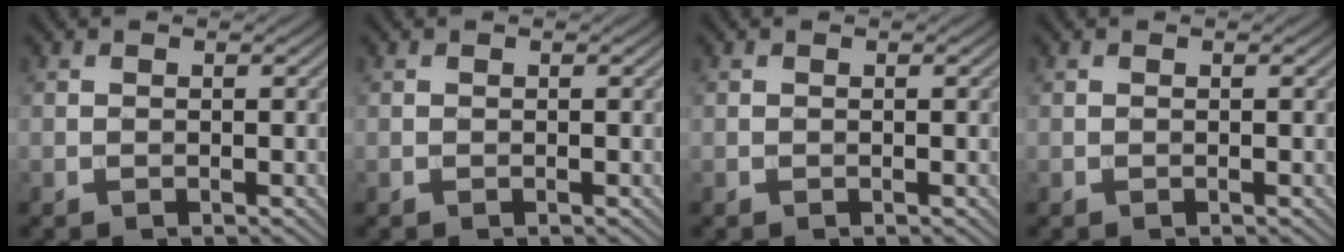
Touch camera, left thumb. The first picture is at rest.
{"total": 0.0}
{"total": 0.0}
{"total": 0.0}